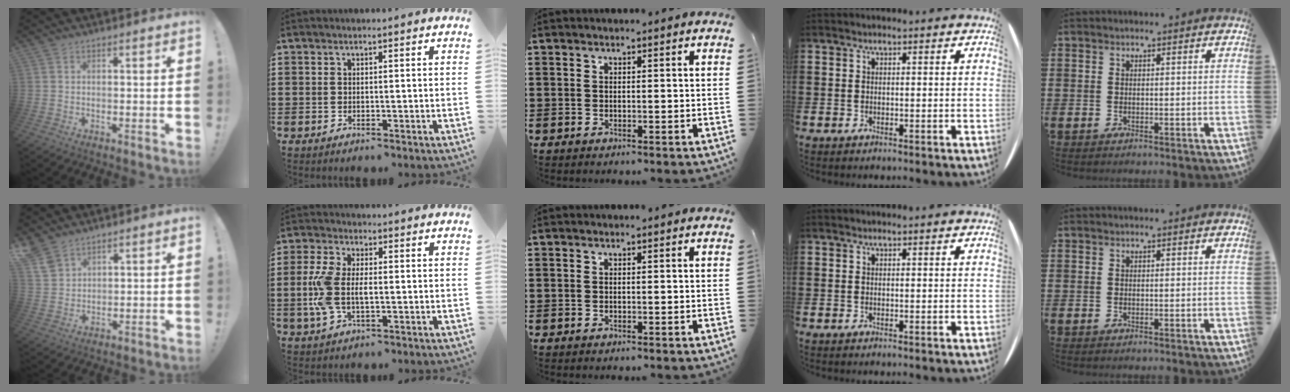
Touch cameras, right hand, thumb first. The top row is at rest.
{"thumb": {"total": 6.2, "force": [5.0, 3.1, 2.1], "torque": [-0.046, -0.027, 0.100]}, "index": {"total": 7.2, "force": [-0.5, 3.8, 6.1], "torque": [-0.159, -0.007, -0.020]}}